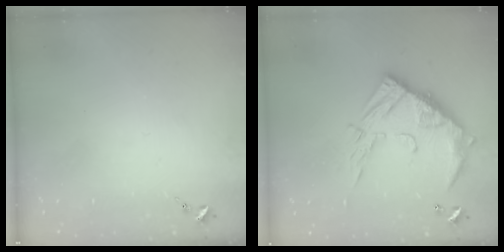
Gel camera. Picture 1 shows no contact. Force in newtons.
{"total": 19.1, "press": 19.0, "slide": 1.8}